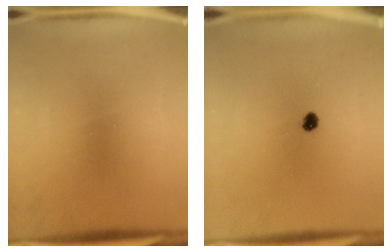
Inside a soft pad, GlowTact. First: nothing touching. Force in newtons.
{"total": 1.9}